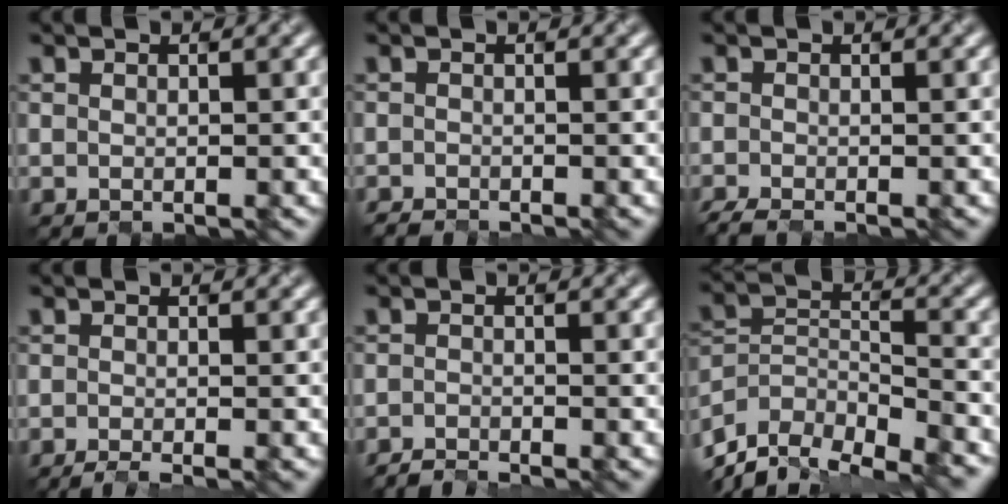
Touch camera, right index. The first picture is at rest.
{"total": 0.5, "force": [-0.5, 0.0, -0.1], "torque": [0.007, -0.004, -0.013]}
{"total": 1.1, "force": [-0.8, 0.2, 0.7], "torque": [-0.013, -0.006, -0.022]}
{"total": 1.6, "force": [-0.6, 0.7, 1.4], "torque": [-0.004, -0.002, -0.012]}
{"total": 1.3, "force": [-1.3, 0.0, 0.2], "torque": [0.010, -0.006, -0.033]}
{"total": 10.6, "force": [-9.4, 3.6, 3.1], "torque": [-0.052, -0.002, -0.153]}